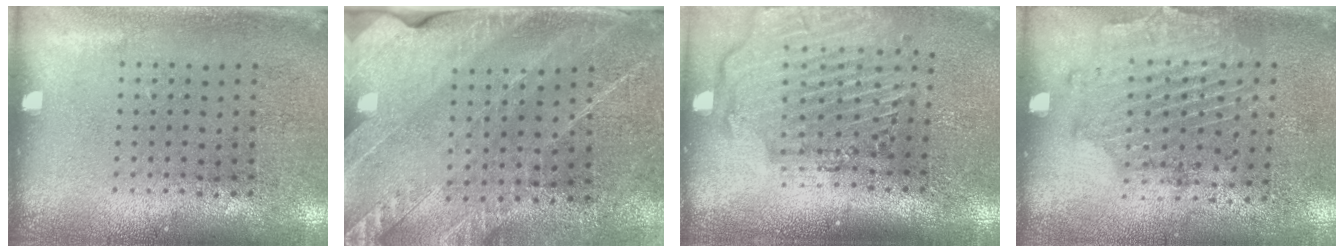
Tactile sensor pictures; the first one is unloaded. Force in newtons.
{"total": 2.6, "press": 2.6, "slide": 0.0}
{"total": 2.8, "press": 2.3, "slide": 1.6}
{"total": 1.7, "press": 1.2, "slide": 1.1}